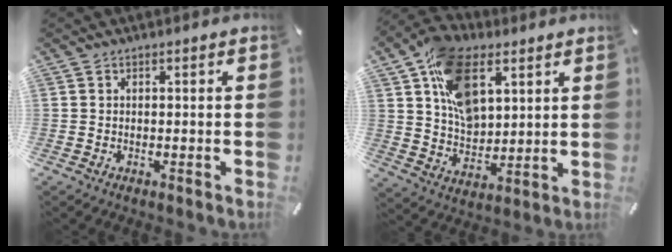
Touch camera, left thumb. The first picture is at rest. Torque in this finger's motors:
{"motor_torque": [2.41, 2.42, 1.40, -1.37, 0.26]}